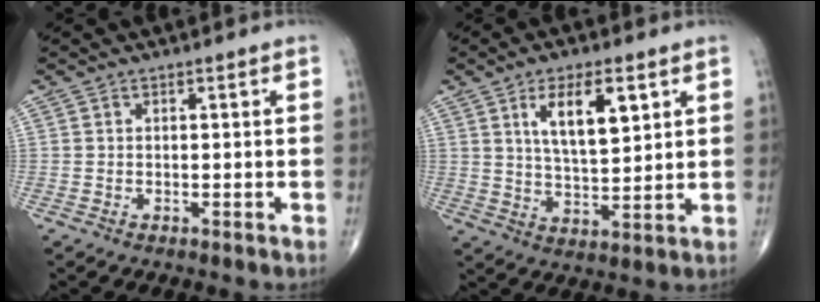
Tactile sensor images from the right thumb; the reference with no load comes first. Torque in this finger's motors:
{"motor_torque": [0.41, 2.24, 1.19, 0.49, 0.16]}